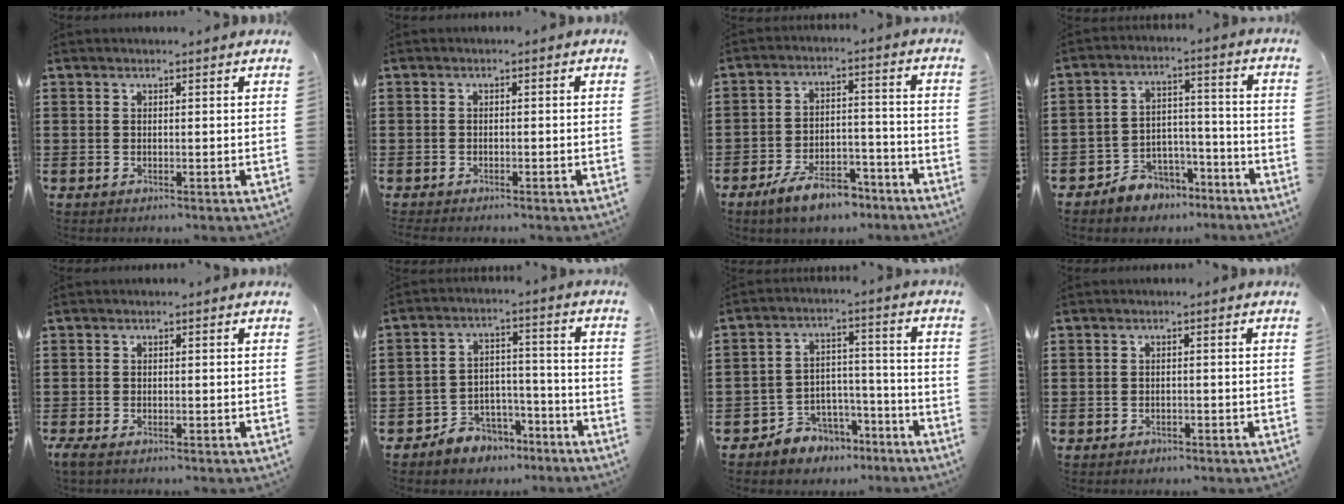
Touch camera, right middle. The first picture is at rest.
{"total": 0.7, "force": [-0.7, 0.0, 0.1], "torque": [-0.004, -0.003, -0.014]}
{"total": 7.9, "force": [-6.4, 2.6, 3.7], "torque": [-0.071, 0.014, -0.120]}
{"total": 5.8, "force": [-5.2, 2.6, 0.3], "torque": [-0.011, 0.019, -0.102]}
{"total": 1.2, "force": [-0.9, 0.3, 0.7], "torque": [-0.031, -0.010, -0.021]}
{"total": 5.4, "force": [-4.8, 2.4, 0.2], "torque": [-0.012, 0.015, -0.096]}
{"total": 5.6, "force": [-4.9, 2.8, 0.0], "torque": [-0.010, 0.015, -0.095]}
{"total": 1.1, "force": [-0.9, 0.5, 0.0], "torque": [-0.003, -0.001, -0.021]}